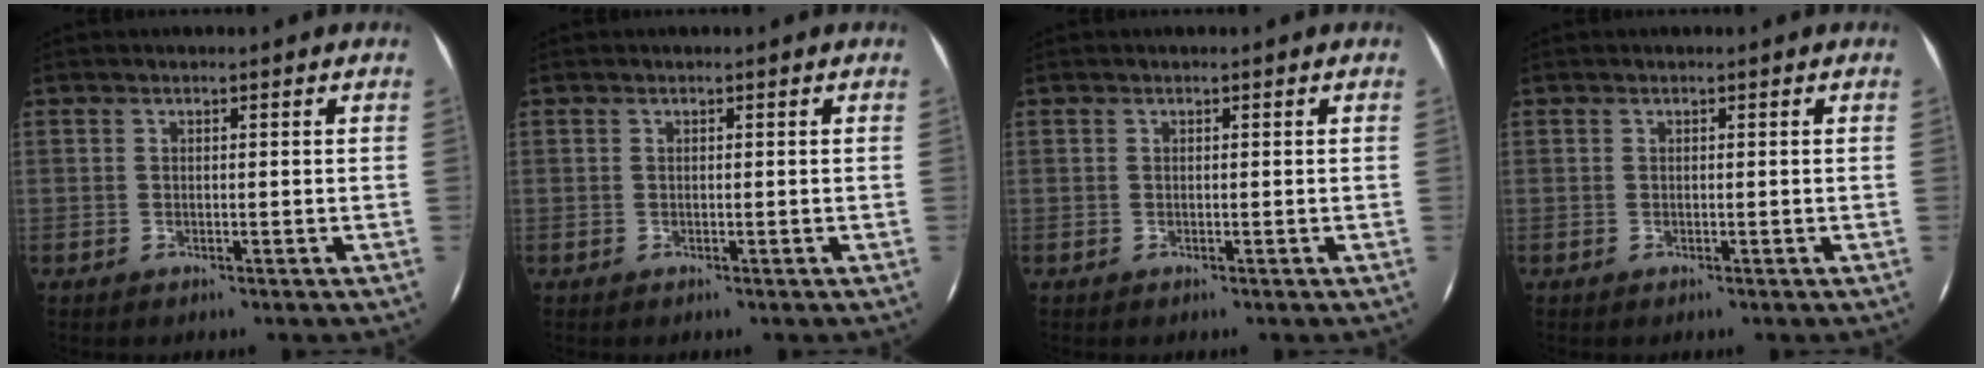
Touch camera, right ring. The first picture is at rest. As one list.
[{"total": 0.0}, {"total": 0.0}, {"total": 0.0}]